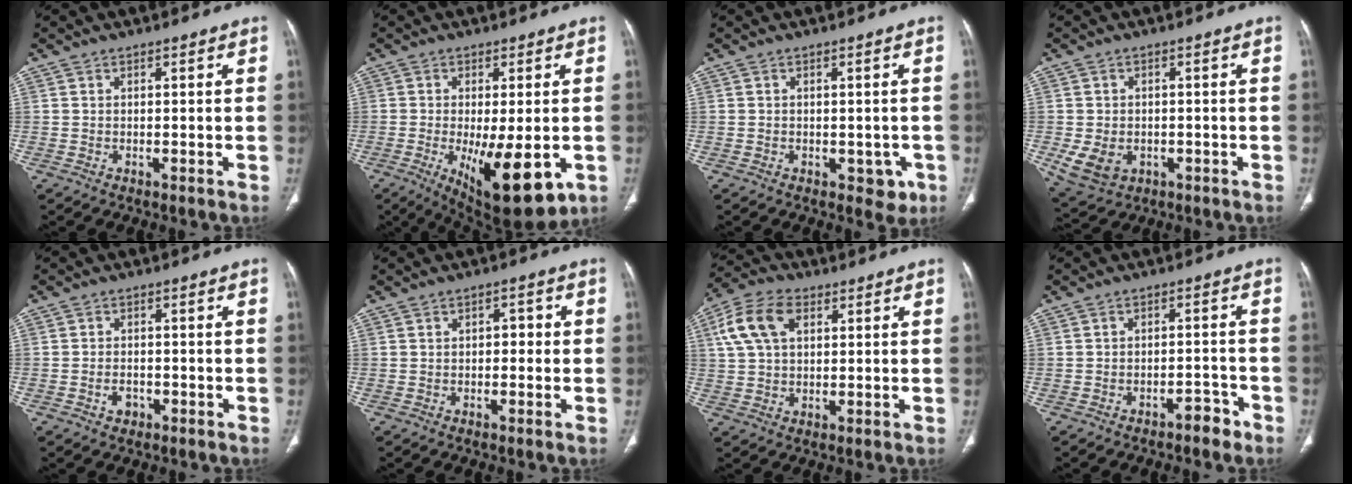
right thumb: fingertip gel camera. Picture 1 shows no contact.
{"total": 14.9, "force": [-4.4, 5.3, 13.2], "torque": [-0.188, -0.019, -0.048]}
{"total": 3.5, "force": [-1.1, 2.5, 2.2], "torque": [0.000, 0.003, -0.009]}
{"total": 7.0, "force": [-1.7, 5.3, 4.2], "torque": [-0.075, 0.002, -0.014]}
{"total": 2.6, "force": [-1.2, 1.9, 1.3], "torque": [-0.017, 0.012, -0.015]}
{"total": 2.4, "force": [0.0, 1.6, 1.8], "torque": [-0.012, 0.008, -0.007]}
{"total": 10.2, "force": [3.4, 6.3, 7.2], "torque": [-0.141, 0.016, 0.062]}
{"total": 3.6, "force": [-2.7, 1.7, 1.6], "torque": [-0.014, 0.030, -0.036]}